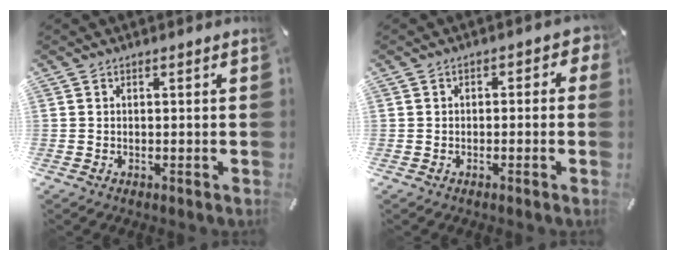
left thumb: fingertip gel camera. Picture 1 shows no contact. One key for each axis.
{"total": 2.6, "fx": -1.2, "fy": 1.8, "fz": 1.4, "tx": -0.019, "ty": 0.012, "tz": -0.027}